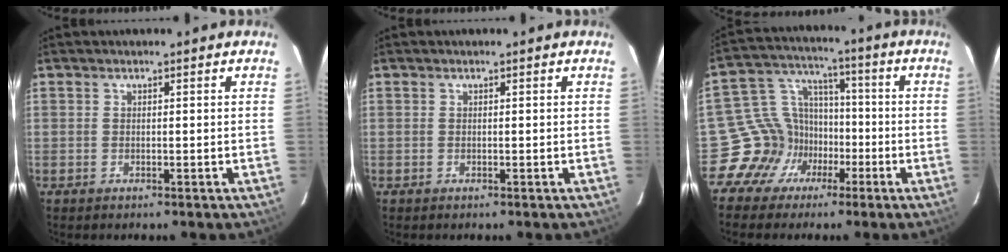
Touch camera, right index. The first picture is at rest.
{"total": 0.0}
{"total": 10.4, "force": [-5.1, 9.0, 1.4], "torque": [-0.031, 0.050, -0.084]}